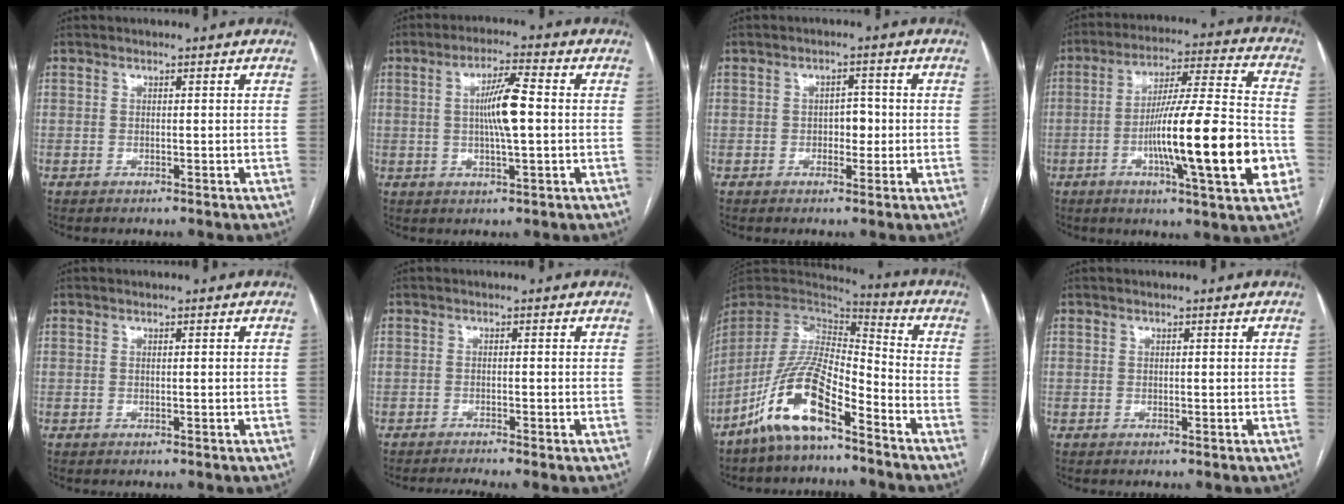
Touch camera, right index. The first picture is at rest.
{"total": 7.0, "force": [0.3, 0.5, 7.0], "torque": [-0.128, 0.003, 0.002]}
{"total": 2.7, "force": [-0.4, 1.6, 2.1], "torque": [-0.024, 0.006, -0.005]}
{"total": 19.8, "force": [-5.2, 1.1, 19.0], "torque": [-0.285, -0.002, -0.079]}
{"total": 0.0}
{"total": 3.6, "force": [-3.0, -0.8, 1.8], "torque": [-0.024, -0.002, -0.047]}
{"total": 13.5, "force": [-8.6, 3.3, 9.9], "torque": [-0.207, 0.004, -0.163]}
{"total": 0.0}